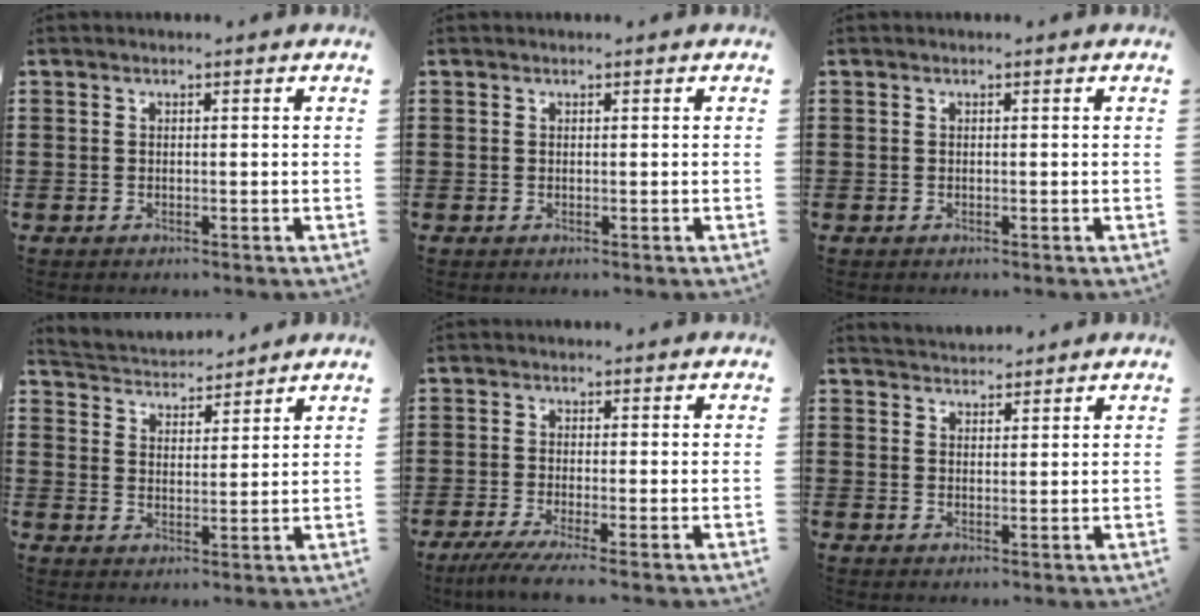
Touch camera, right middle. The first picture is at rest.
{"total": 0.0}
{"total": 0.0}
{"total": 3.2, "force": [3.2, 0.6, -0.3], "torque": [-0.013, -0.021, 0.054]}
{"total": 3.1, "force": [-2.2, -0.4, 2.1], "torque": [-0.049, -0.019, -0.043]}
{"total": 2.4, "force": [2.4, 0.3, -0.4], "torque": [0.001, -0.003, 0.046]}